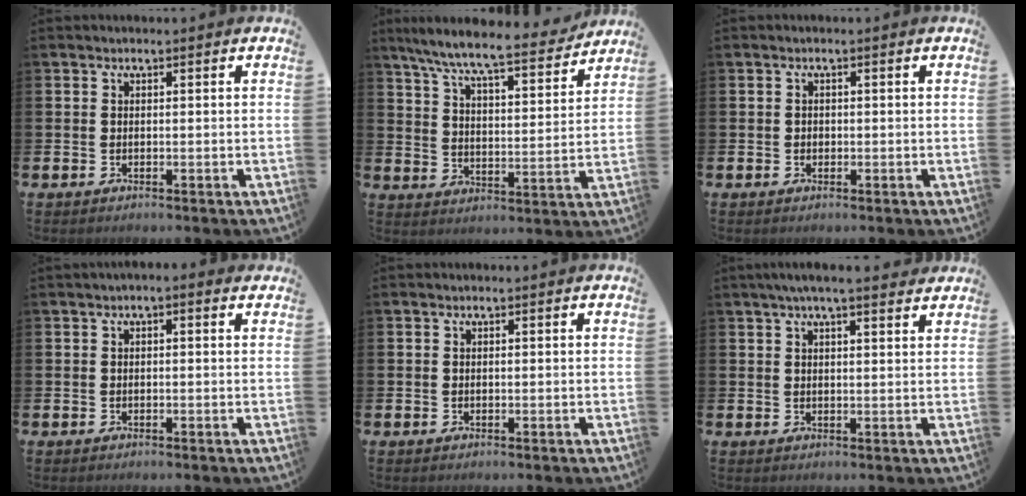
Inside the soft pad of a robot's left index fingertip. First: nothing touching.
{"total": 8.9, "force": [8.1, 0.8, 3.6], "torque": [-0.093, -0.056, 0.136]}
{"total": 0.7, "force": [0.0, 0.7, 0.2], "torque": [0.003, 0.004, -0.005]}
{"total": 0.8, "force": [-0.2, 0.3, 0.8], "torque": [-0.010, 0.002, -0.006]}
{"total": 0.0}
{"total": 4.1, "force": [3.6, 0.3, 2.0], "torque": [-0.035, -0.010, 0.061]}